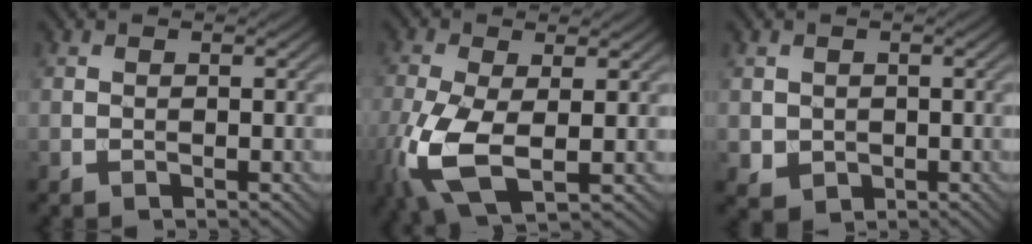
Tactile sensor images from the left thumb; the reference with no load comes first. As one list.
[{"total": 10.0, "force": [-2.3, 4.7, 8.5], "torque": [-0.223, -0.020, -0.043]}, {"total": 2.3, "force": [0.1, 2.2, 0.7], "torque": [-0.026, -0.006, 0.001]}]